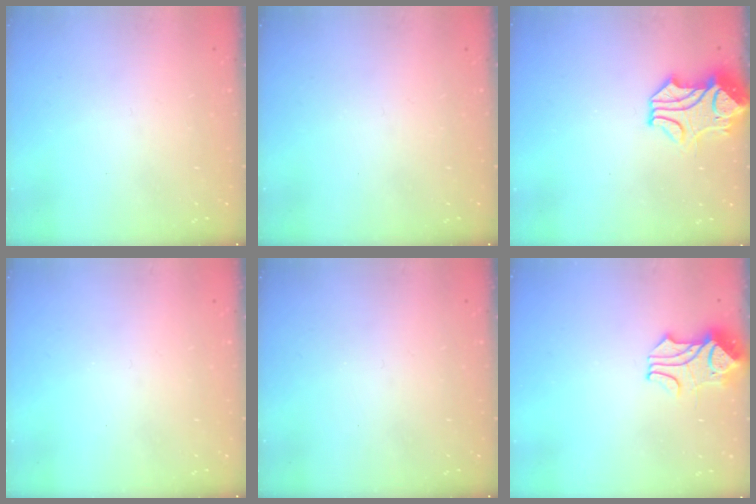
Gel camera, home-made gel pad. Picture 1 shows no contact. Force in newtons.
{"total": 0.0}
{"total": 2.5, "press": 2.3, "slide": 1.0}
{"total": 0.0}
{"total": 0.0}
{"total": 1.7, "press": 1.3, "slide": 1.1}